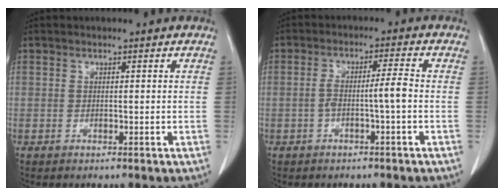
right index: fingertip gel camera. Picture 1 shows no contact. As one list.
[{"total": 4.0, "force": [-1.0, -0.2, 3.9], "torque": [-0.073, 0.014, -0.014]}]